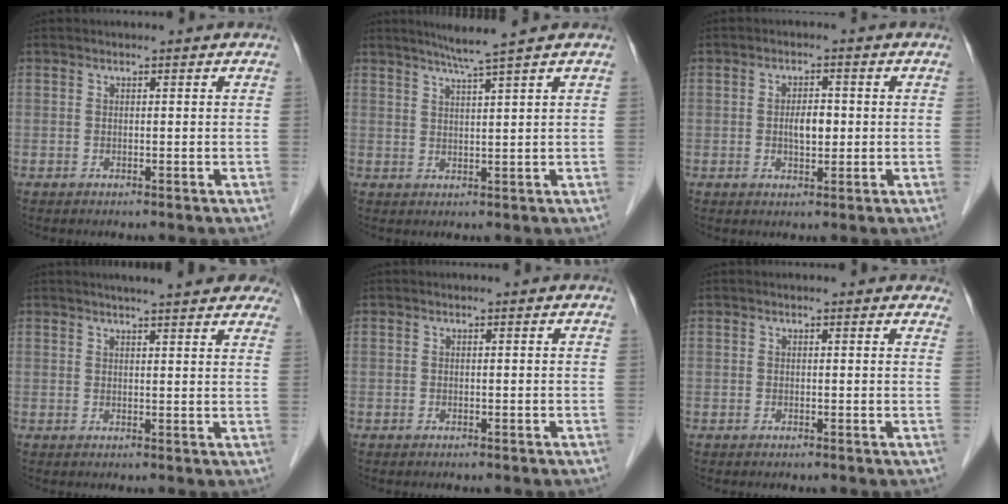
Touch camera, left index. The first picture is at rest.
{"total": 4.3, "force": [3.3, -1.6, 2.3], "torque": [-0.040, -0.007, 0.063]}
{"total": 3.3, "force": [-0.2, 1.5, 3.0], "torque": [-0.052, 0.002, -0.001]}
{"total": 15.7, "force": [13.5, 2.4, 7.6], "torque": [-0.089, 0.020, 0.151]}
{"total": 0.0}
{"total": 3.8, "force": [3.4, 1.0, 1.3], "torque": [-0.004, 0.004, 0.021]}